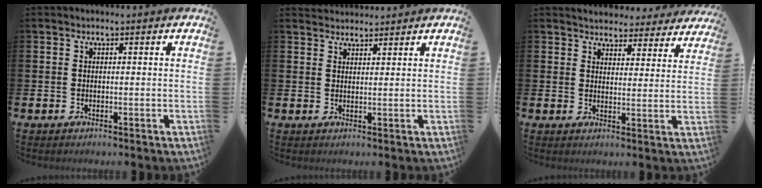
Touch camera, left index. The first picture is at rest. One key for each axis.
{"total": 2.3, "fx": 2.3, "fy": 0.5, "fz": -0.1, "tx": 0.010, "ty": -0.012, "tz": 0.040}
{"total": 3.9, "fx": 3.8, "fy": 1.0, "fz": -0.1, "tx": 0.000, "ty": -0.030, "tz": 0.063}